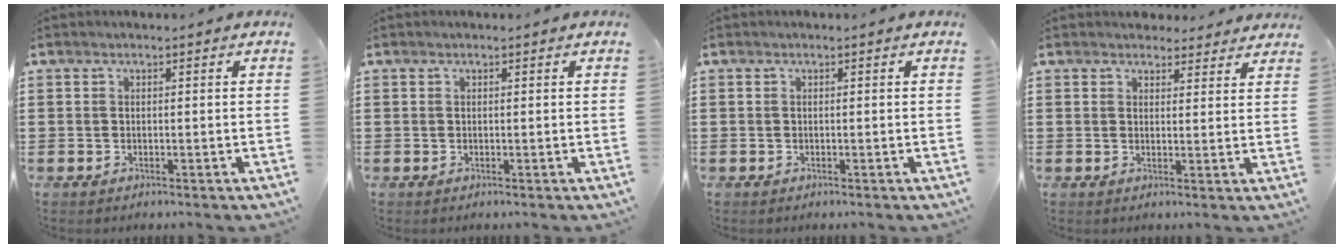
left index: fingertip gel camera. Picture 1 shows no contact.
{"total": 0.0}
{"total": 0.0}
{"total": 3.4, "force": [3.2, 0.9, 0.3], "torque": [-0.007, -0.010, 0.060]}